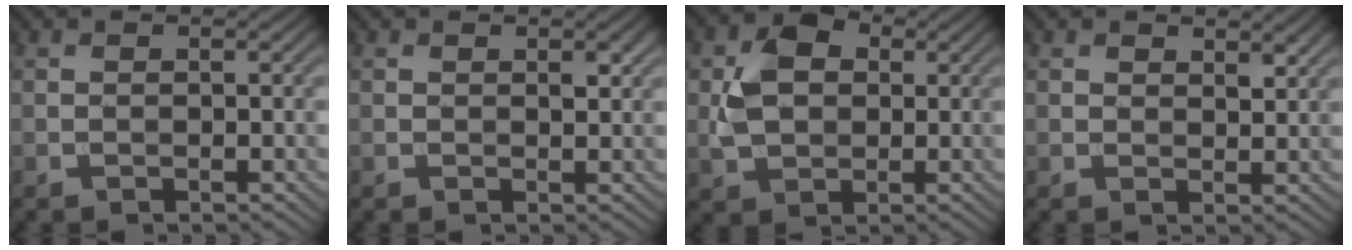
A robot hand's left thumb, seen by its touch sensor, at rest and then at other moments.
{"total": 1.1, "force": [0.5, 0.5, 0.9], "torque": [-0.013, -0.004, 0.011]}
{"total": 6.1, "force": [0.9, 4.9, 3.6], "torque": [-0.076, 0.007, 0.017]}
{"total": 2.7, "force": [1.9, 1.3, 1.3], "torque": [-0.026, -0.002, 0.036]}